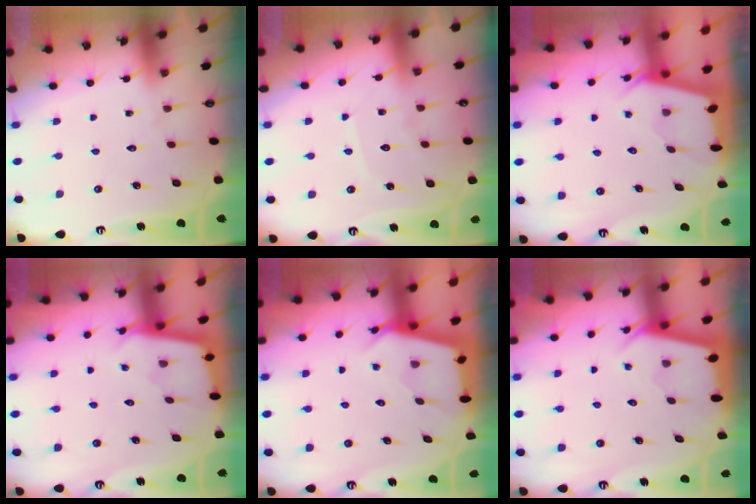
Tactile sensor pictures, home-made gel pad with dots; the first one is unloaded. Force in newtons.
{"total": 5.4, "press": 5.4, "slide": 0.6}
{"total": 2.1, "press": 2.0, "slide": 0.3}
{"total": 2.4, "press": 2.4, "slide": 0.2}
{"total": 2.9, "press": 2.9, "slide": 0.3}
{"total": 2.3, "press": 2.3, "slide": 0.3}